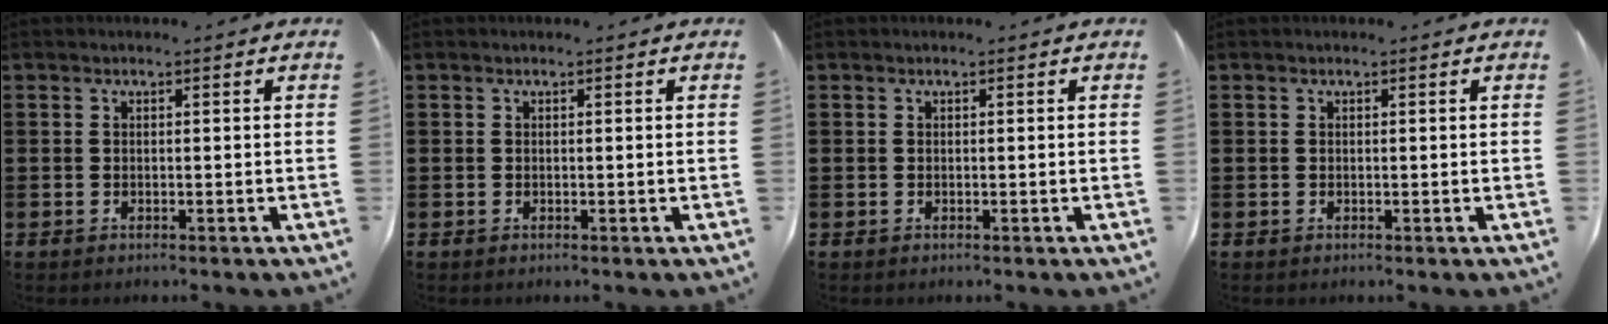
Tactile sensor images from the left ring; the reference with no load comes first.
{"total": 0.0}
{"total": 0.0}
{"total": 0.0}